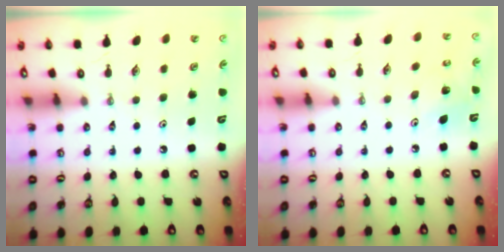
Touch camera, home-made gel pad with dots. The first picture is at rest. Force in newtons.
{"total": 5.8, "press": 5.4, "slide": 2.2}